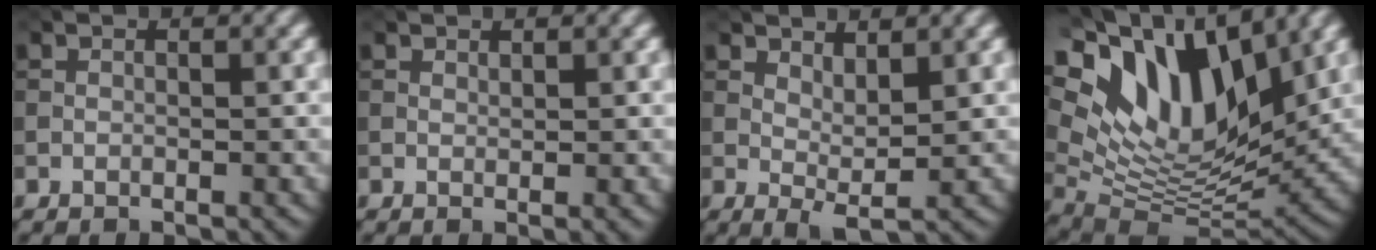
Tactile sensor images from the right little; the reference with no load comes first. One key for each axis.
{"total": 0.6, "fx": 0.5, "fy": 0.0, "fz": 0.3, "tx": -0.004, "ty": -0.002, "tz": 0.010}
{"total": 2.5, "fx": 1.4, "fy": 0.7, "fz": 2.0, "tx": -0.035, "ty": -0.008, "tz": 0.025}
{"total": 15.3, "fx": 6.6, "fy": 7.9, "fz": 11.4, "tx": -0.210, "ty": 0.020, "tz": 0.115}